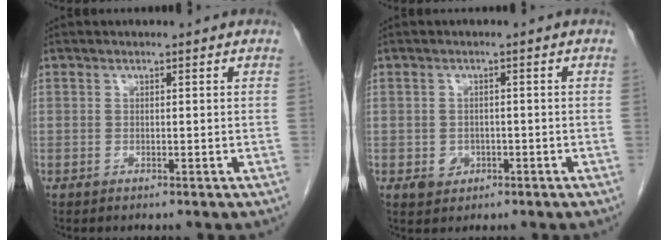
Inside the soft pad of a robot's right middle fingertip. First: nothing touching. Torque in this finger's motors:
{"motor_torque": [0.42, -0.07, 0.02, 0.00]}